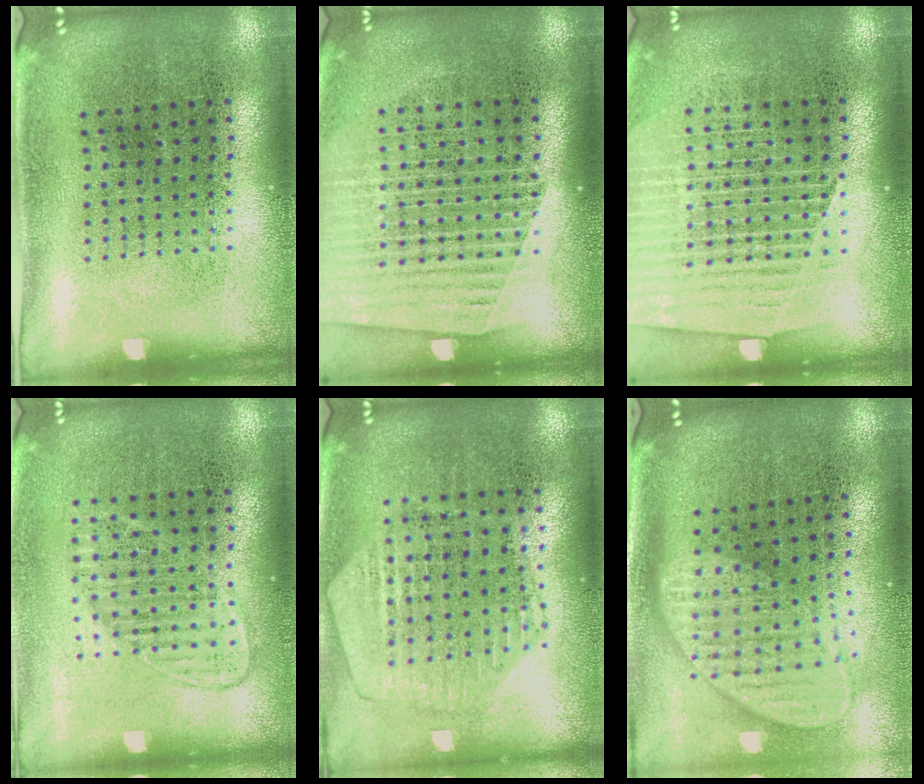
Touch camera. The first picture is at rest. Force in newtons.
{"total": 1.6, "press": 1.5, "slide": 0.6}
{"total": 1.4, "press": 1.3, "slide": 0.5}
{"total": 1.2, "press": 1.1, "slide": 0.6}
{"total": 0.9, "press": 0.8, "slide": 0.1}
{"total": 2.0, "press": 1.6, "slide": 1.3}